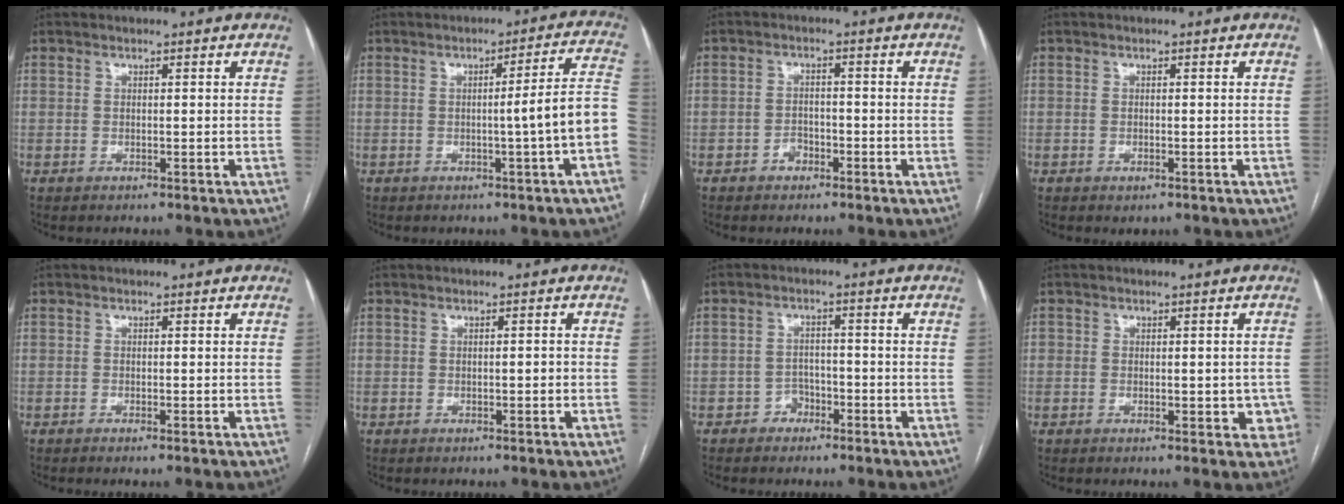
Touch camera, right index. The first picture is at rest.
{"total": 8.0, "force": [-2.0, -1.3, 7.6], "torque": [-0.089, 0.015, -0.029]}
{"total": 2.3, "force": [-1.4, 1.4, 1.0], "torque": [-0.012, 0.007, -0.023]}
{"total": 0.9, "force": [-0.5, 0.5, 0.6], "torque": [-0.009, -0.001, -0.001]}
{"total": 0.7, "force": [-0.5, -0.1, 0.6], "torque": [-0.013, -0.001, -0.007]}
{"total": 0.7, "force": [-0.2, 0.2, 0.6], "torque": [-0.008, 0.002, -0.002]}
{"total": 2.6, "force": [-1.7, 2.0, 0.5], "torque": [-0.003, 0.011, -0.029]}
{"total": 4.4, "force": [-0.7, 3.1, 3.1], "torque": [-0.013, 0.012, -0.004]}